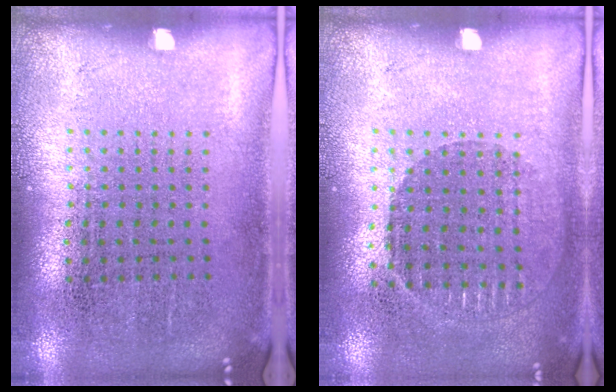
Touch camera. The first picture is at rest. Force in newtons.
{"total": 1.0, "press": 0.9, "slide": 0.4}